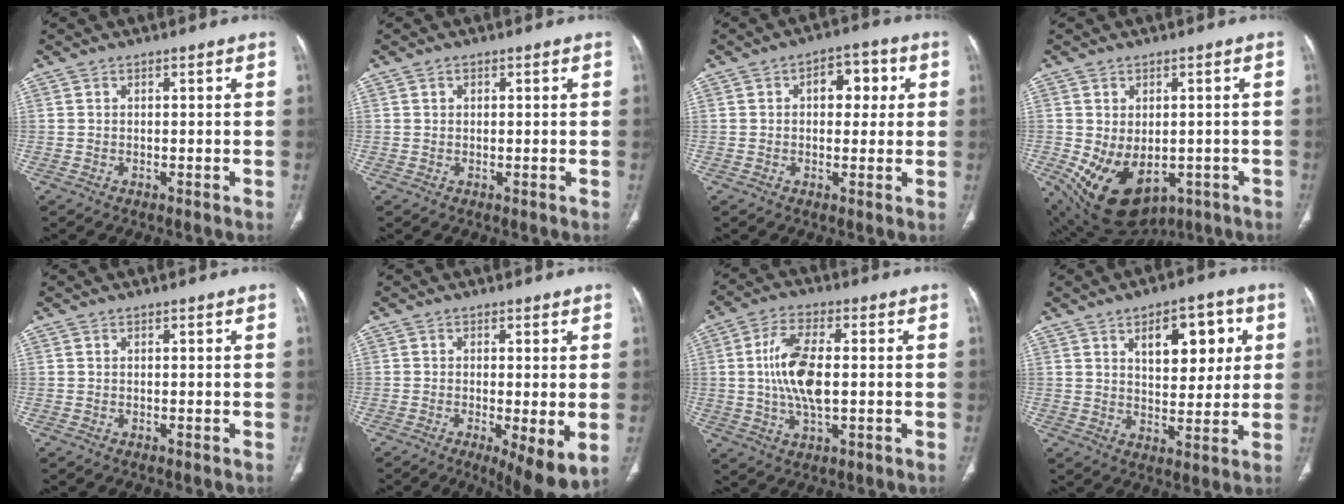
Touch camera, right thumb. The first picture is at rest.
{"total": 0.7, "force": [0.3, 0.6, 0.3], "torque": [-0.001, 0.000, 0.005]}
{"total": 6.9, "force": [1.6, 4.3, 5.1], "torque": [-0.033, 0.010, 0.018]}
{"total": 13.8, "force": [-3.9, 9.1, 9.6], "torque": [-0.155, -0.005, -0.030]}
{"total": 0.0}
{"total": 8.4, "force": [-2.2, 2.2, 7.8], "torque": [-0.122, -0.024, -0.033]}
{"total": 11.1, "force": [0.4, 4.8, 10.0], "torque": [-0.204, 0.001, 0.007]}
{"total": 11.7, "force": [4.3, 6.2, 9.0], "torque": [-0.084, -0.013, 0.064]}